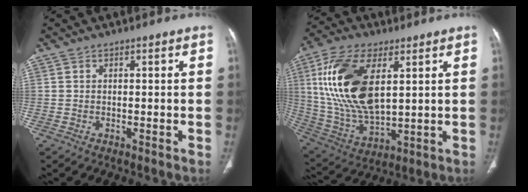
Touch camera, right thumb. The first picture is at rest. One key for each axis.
{"total": 20.4, "fx": 5.4, "fy": 10.2, "fz": 16.8, "tx": -0.334, "ty": -0.018, "tz": 0.108}